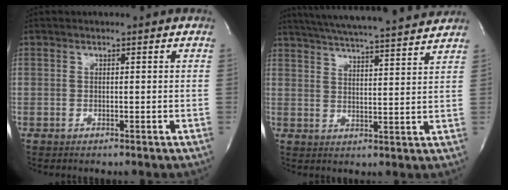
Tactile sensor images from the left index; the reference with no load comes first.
{"total": 18.9, "force": [17.3, 0.3, 7.6], "torque": [-0.133, 0.006, 0.241]}